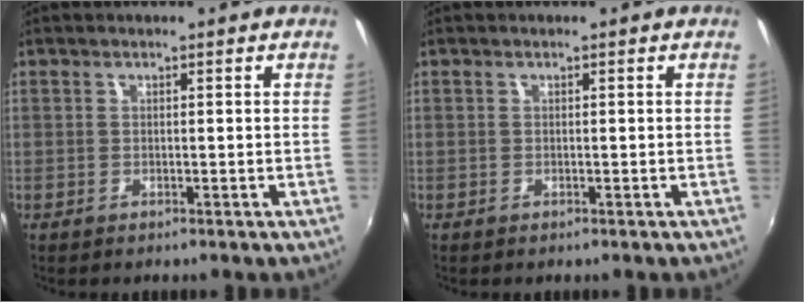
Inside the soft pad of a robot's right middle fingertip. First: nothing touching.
{"total": 0.0}